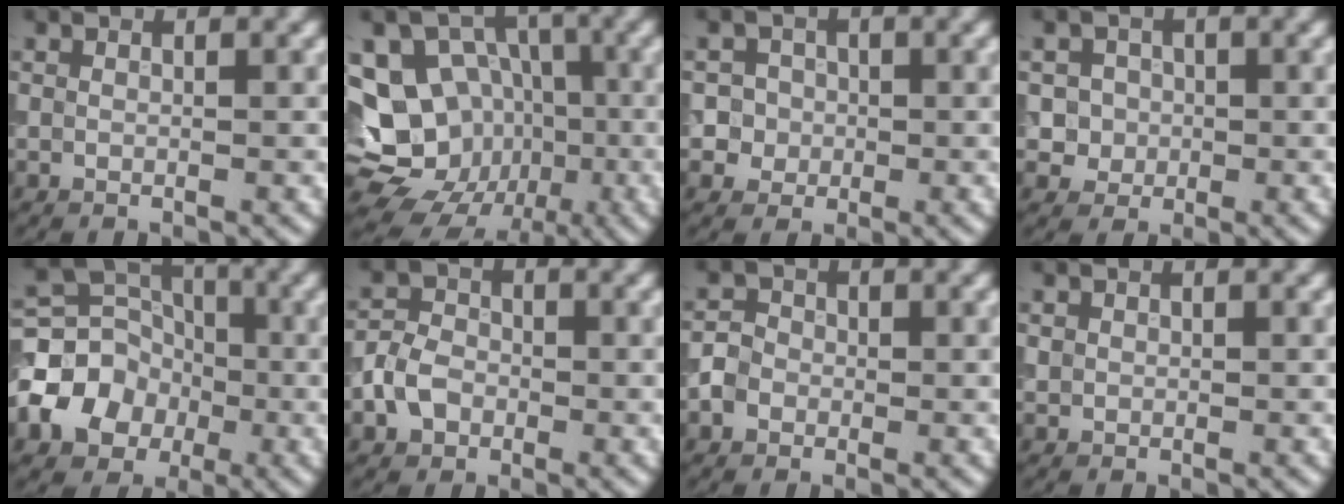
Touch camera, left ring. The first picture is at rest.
{"total": 17.1, "force": [-2.7, 14.9, 8.0], "torque": [-0.172, -0.001, -0.032]}
{"total": 3.9, "force": [0.2, 3.7, 1.1], "torque": [0.008, 0.026, -0.006]}
{"total": 3.3, "force": [0.2, 3.1, 1.0], "torque": [0.003, 0.008, 0.001]}
{"total": 6.6, "force": [-1.8, 5.6, 3.0], "torque": [-0.047, 0.005, -0.048]}
{"total": 3.3, "force": [-1.2, 2.6, 1.7], "torque": [-0.034, 0.004, -0.031]}
{"total": 2.1, "force": [-0.6, 1.8, 0.8], "torque": [-0.001, 0.000, -0.015]}
{"total": 0.6, "force": [0.1, 0.6, 0.1], "torque": [0.004, -0.002, 0.003]}